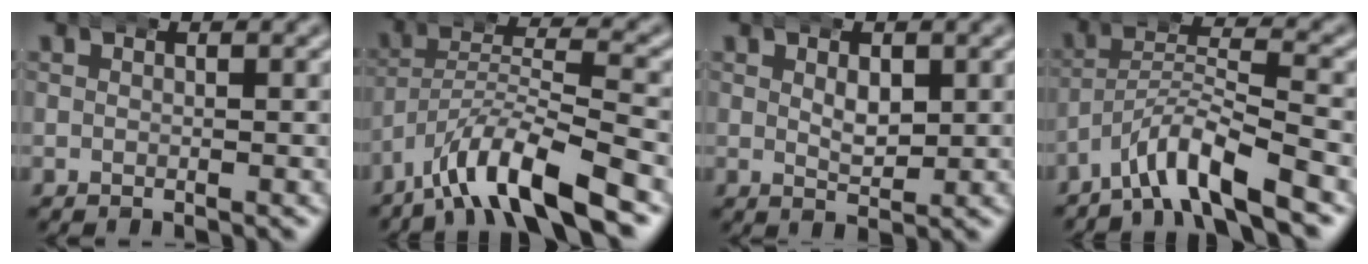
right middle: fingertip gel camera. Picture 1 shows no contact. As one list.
[{"total": 6.9, "force": [-4.7, 1.9, 4.7], "torque": [-0.085, -0.007, -0.077]}, {"total": 2.6, "force": [0.9, 1.4, 2.0], "torque": [-0.028, -0.010, 0.021]}, {"total": 5.9, "force": [-4.2, 2.0, 3.6], "torque": [-0.063, -0.002, -0.074]}]